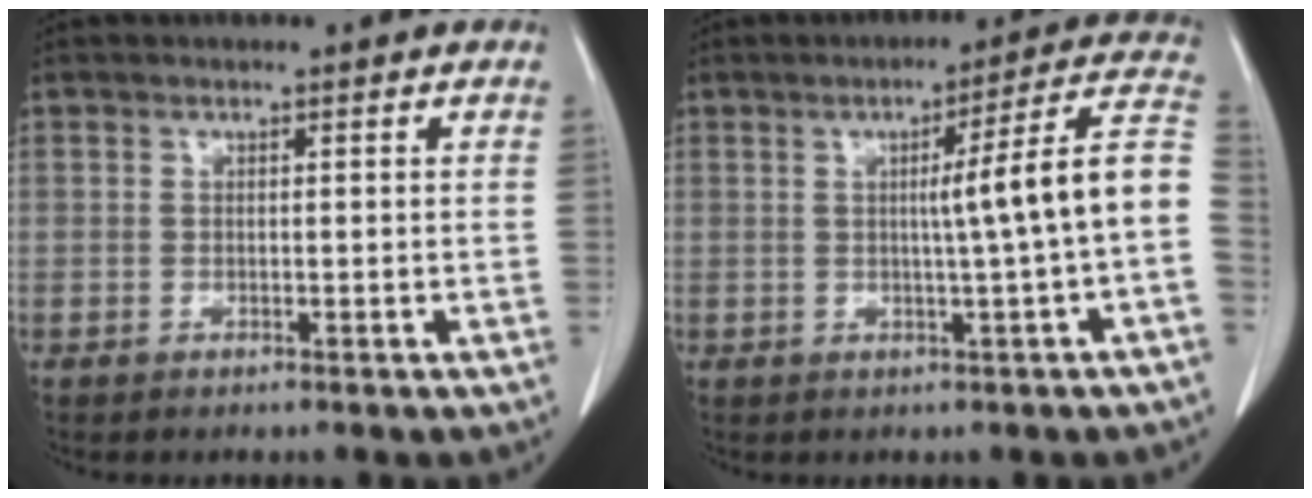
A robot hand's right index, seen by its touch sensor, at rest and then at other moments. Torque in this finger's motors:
{"motor_torque": [0.94, -0.16, 0.32, 0.09]}